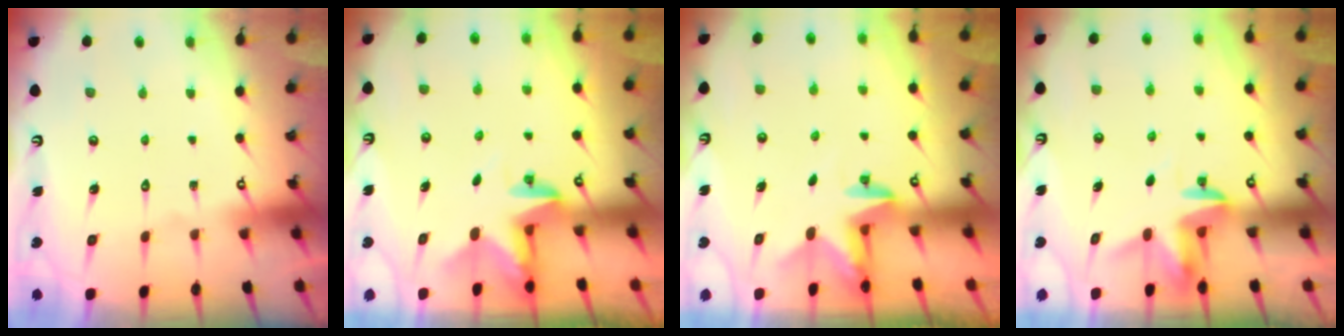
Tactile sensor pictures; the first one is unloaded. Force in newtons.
{"total": 2.8, "press": 2.8, "slide": 0.2}
{"total": 2.5, "press": 2.5, "slide": 0.4}
{"total": 3.4, "press": 3.4, "slide": 0.2}